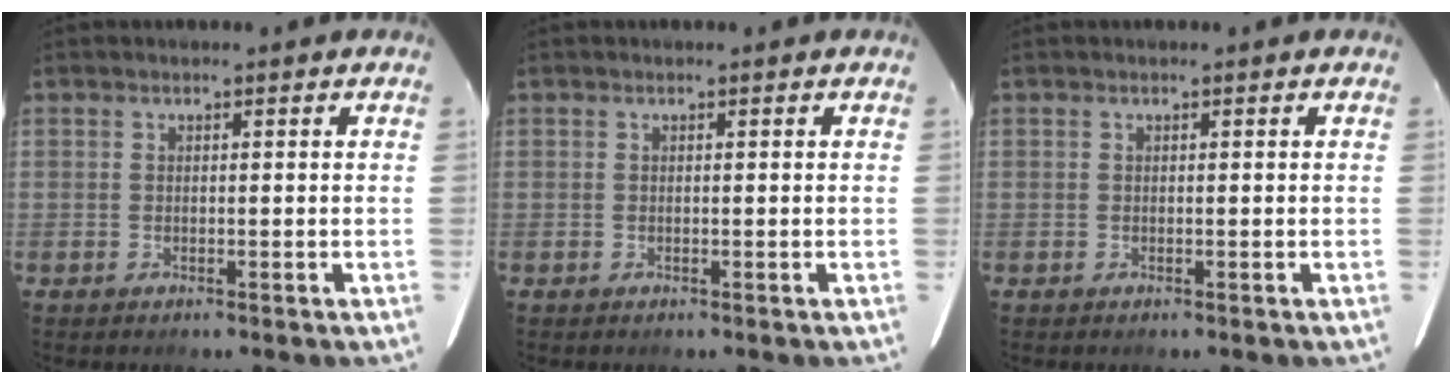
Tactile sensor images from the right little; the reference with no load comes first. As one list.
[{"total": 0.0}, {"total": 0.0}]